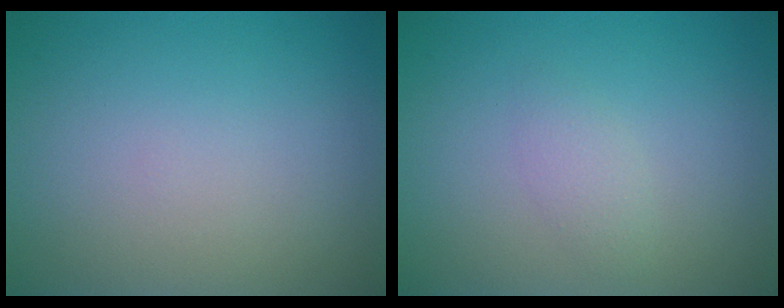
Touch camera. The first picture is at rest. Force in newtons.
{"total": 1.3, "press": 1.3, "slide": 0.0}